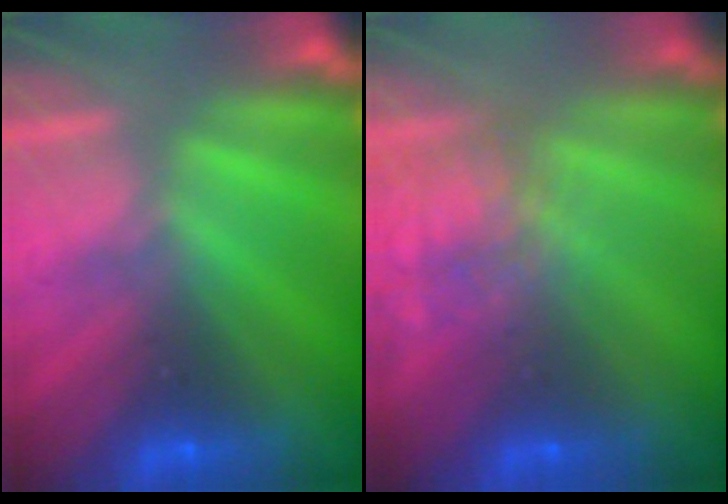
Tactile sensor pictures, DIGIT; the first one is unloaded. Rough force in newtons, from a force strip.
{"total": 4.7}